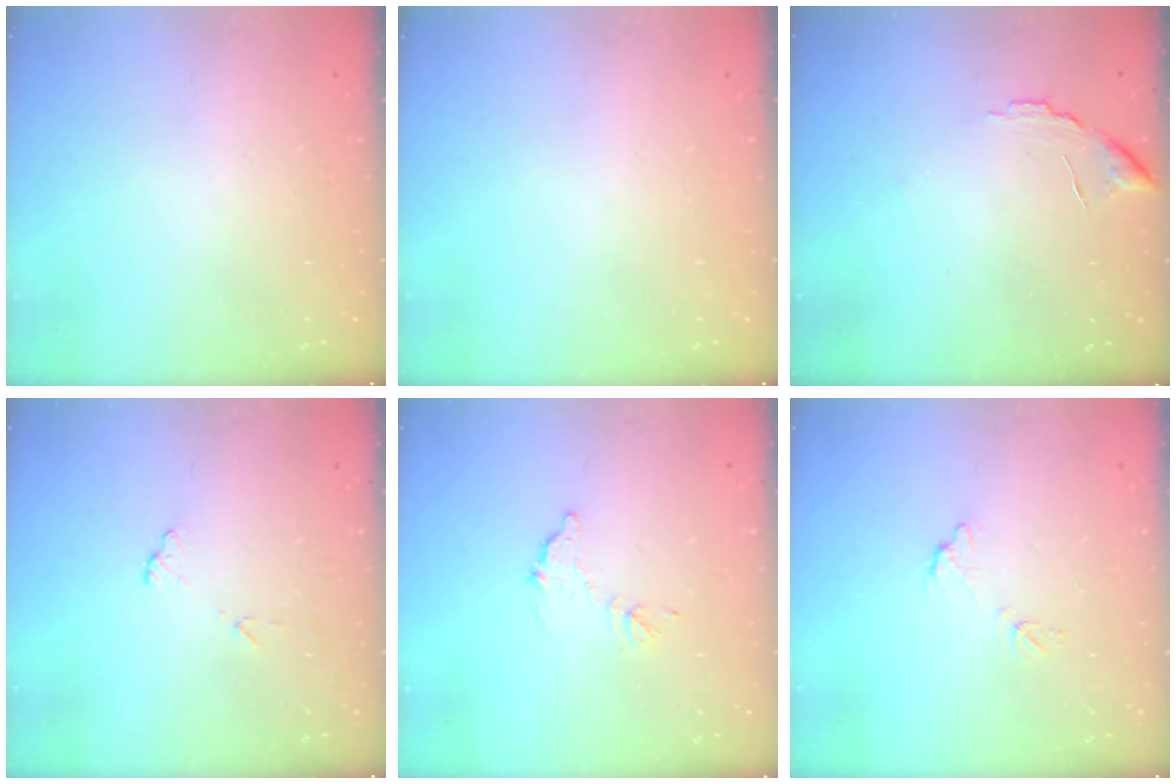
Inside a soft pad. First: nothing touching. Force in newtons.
{"total": 0.0}
{"total": 7.1, "press": 7.1, "slide": 0.5}
{"total": 6.4, "press": 6.4, "slide": 0.5}
{"total": 7.9, "press": 7.9, "slide": 0.3}
{"total": 6.2, "press": 6.2, "slide": 0.4}